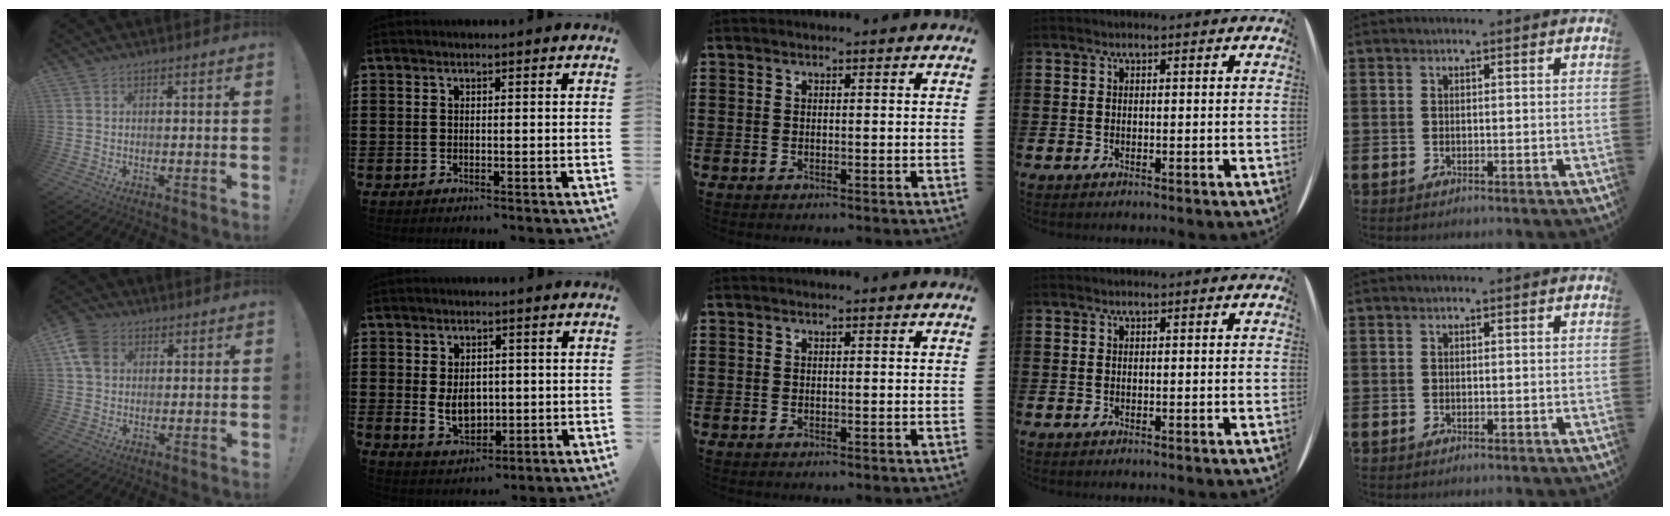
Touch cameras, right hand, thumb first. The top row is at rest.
{"thumb": {"total": 8.3, "force": [3.0, 6.4, 4.4], "torque": [-0.074, 0.003, 0.060]}, "index": {"total": 5.1, "force": [-0.1, 3.7, 3.5], "torque": [-0.049, -0.001, -0.005]}}